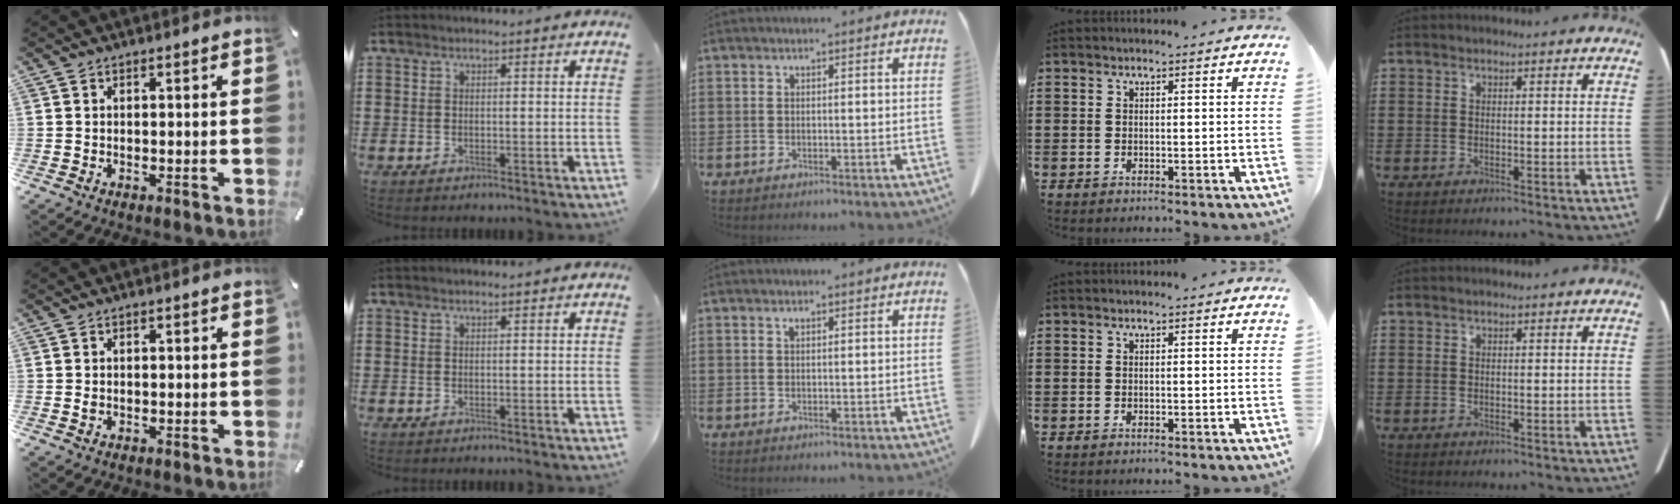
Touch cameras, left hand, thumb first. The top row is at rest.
{"thumb": {"total": 0.8, "force": [0.0, 0.6, 0.5], "torque": [-0.012, 0.001, -0.001]}, "middle": {"total": 0.6, "force": [0.4, 0.2, 0.5], "torque": [-0.011, -0.001, 0.008]}}